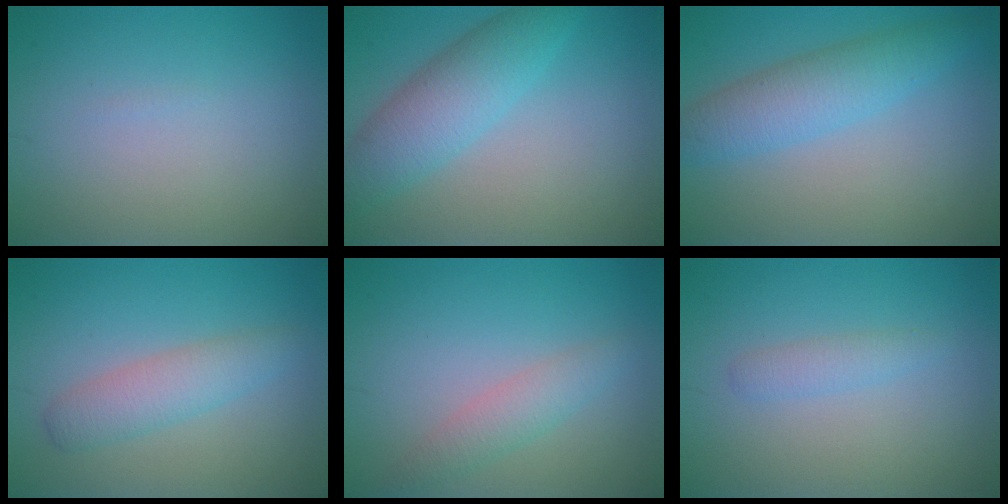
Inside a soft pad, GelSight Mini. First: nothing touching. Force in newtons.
{"total": 5.1, "press": 5.1, "slide": 0.1}
{"total": 4.4, "press": 4.4, "slide": 0.1}
{"total": 3.1, "press": 3.1, "slide": 0.1}
{"total": 2.2, "press": 2.2, "slide": 0.1}
{"total": 1.3, "press": 1.3, "slide": 0.0}